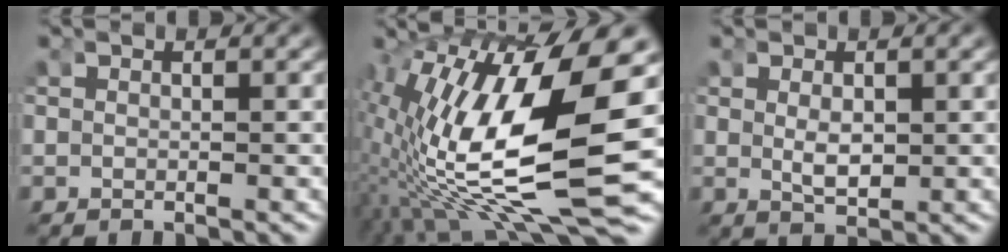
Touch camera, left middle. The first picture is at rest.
{"total": 17.3, "force": [-1.5, 7.0, 15.7], "torque": [-0.245, -0.003, -0.014]}
{"total": 1.9, "force": [0.0, 0.8, 1.7], "torque": [-0.038, -0.015, 0.013]}